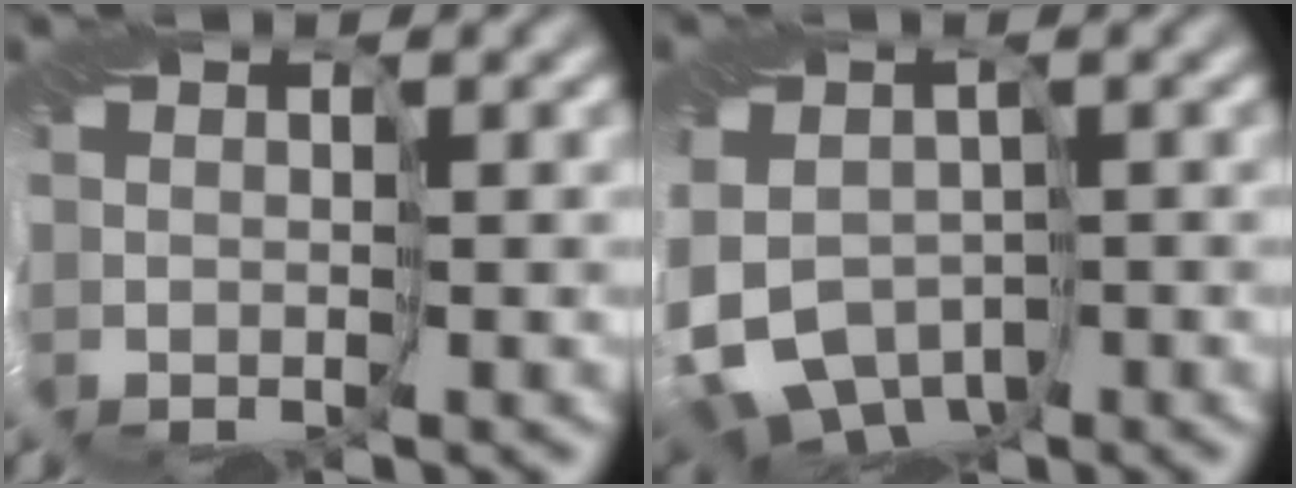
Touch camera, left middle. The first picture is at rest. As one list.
[{"total": 8.8, "force": [-3.6, 7.3, 3.4], "torque": [-0.066, -0.026, -0.072]}]